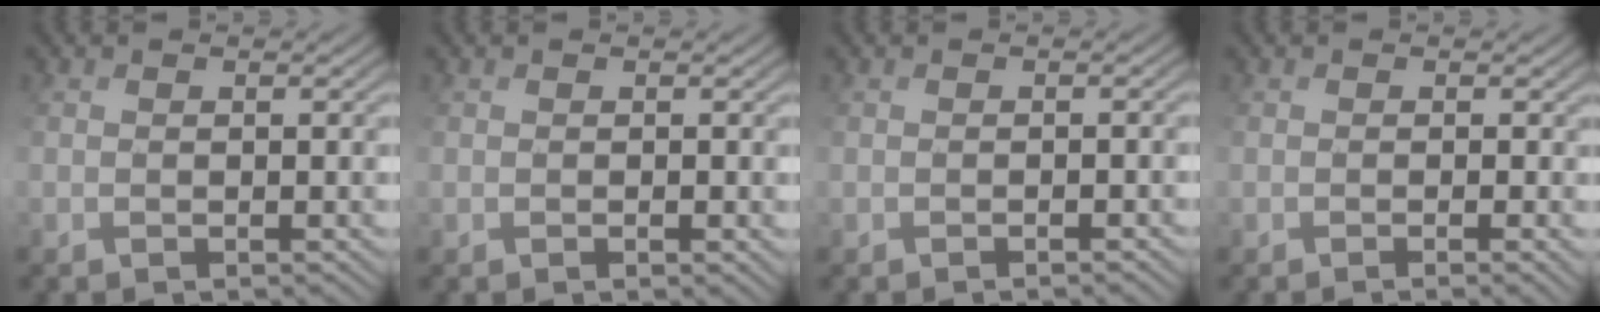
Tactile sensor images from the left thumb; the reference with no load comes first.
{"total": 1.1, "force": [-0.1, 0.8, 0.8], "torque": [-0.016, 0.001, 0.003]}
{"total": 1.4, "force": [-1.1, 0.3, 0.9], "torque": [-0.005, 0.004, -0.002]}
{"total": 2.0, "force": [-0.7, 0.8, 1.7], "torque": [-0.032, -0.007, 0.002]}